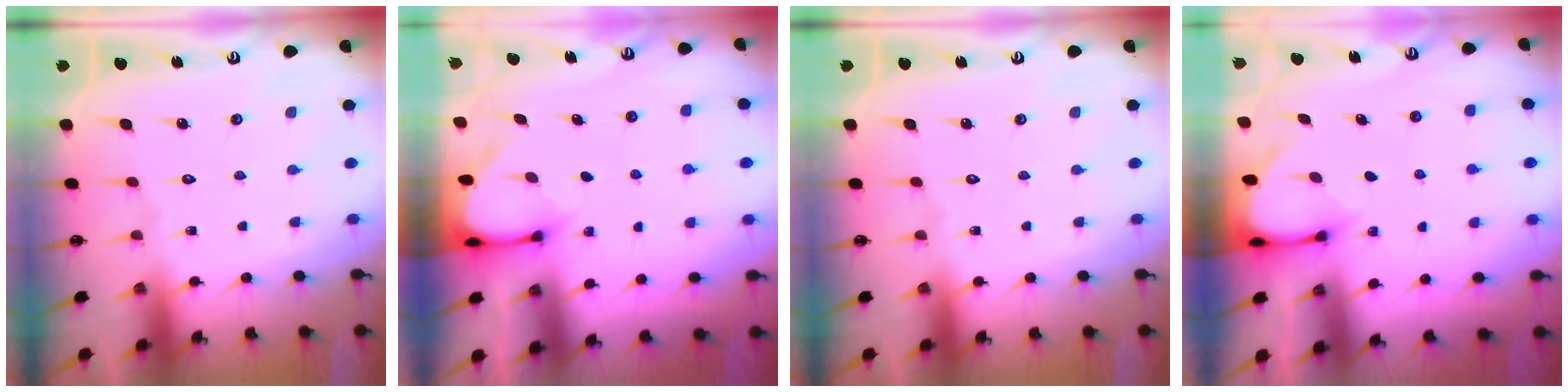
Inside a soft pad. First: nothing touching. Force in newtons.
{"total": 3.2, "press": 3.2, "slide": 0.3}
{"total": 0.0}
{"total": 3.1, "press": 3.1, "slide": 0.3}